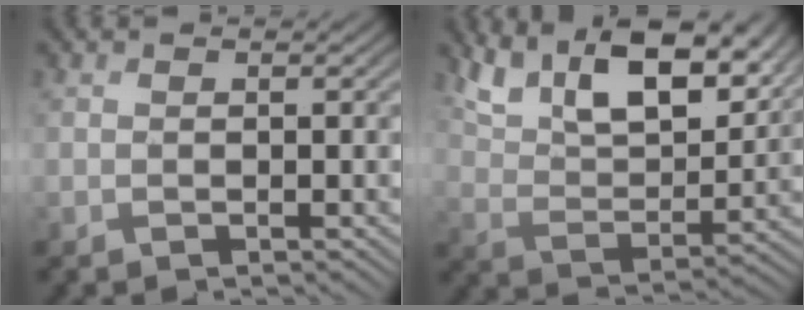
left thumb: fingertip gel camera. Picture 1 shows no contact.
{"total": 13.7, "force": [9.7, 5.2, 8.1], "torque": [-0.177, -0.001, 0.167]}